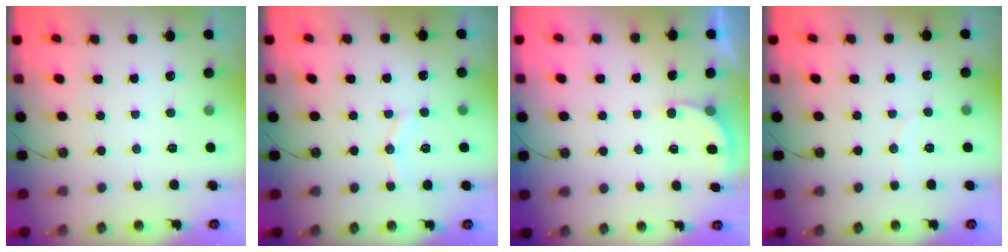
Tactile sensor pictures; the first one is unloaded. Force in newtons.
{"total": 6.2, "press": 5.9, "slide": 1.9}
{"total": 2.9, "press": 2.9, "slide": 0.3}
{"total": 2.3, "press": 2.3, "slide": 0.2}